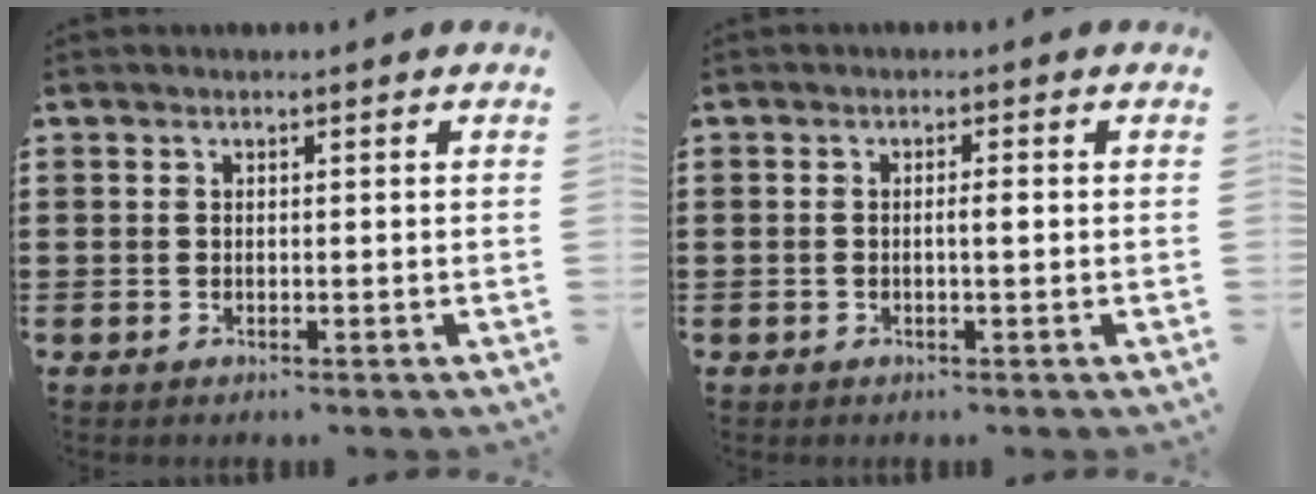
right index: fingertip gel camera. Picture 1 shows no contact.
{"total": 1.6, "force": [-0.2, 0.2, 1.5], "torque": [-0.029, 0.000, -0.005]}